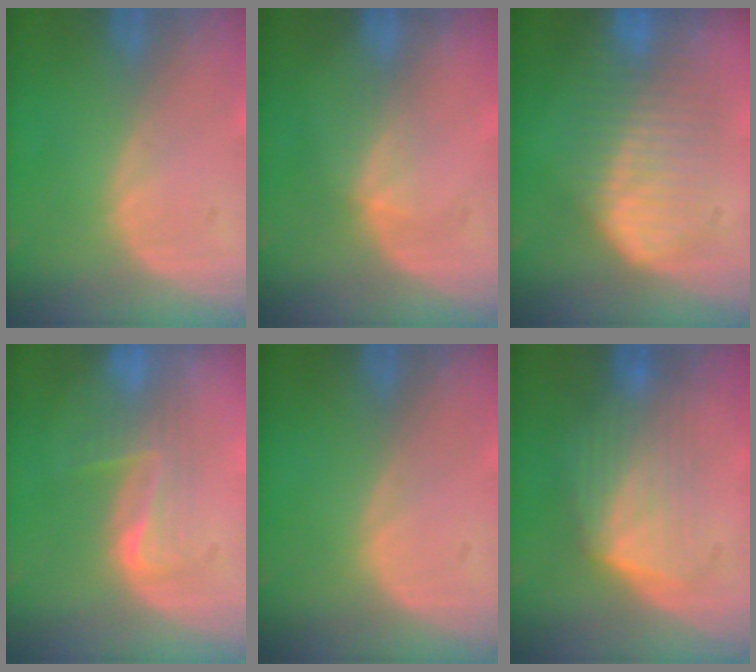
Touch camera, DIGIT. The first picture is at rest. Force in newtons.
{"total": 2.1, "press": 1.7, "slide": 1.2}
{"total": 8.7, "press": 8.7, "slide": 0.2}
{"total": 4.6, "press": 4.4, "slide": 1.4}
{"total": 0.0}
{"total": 6.3, "press": 6.0, "slide": 1.9}